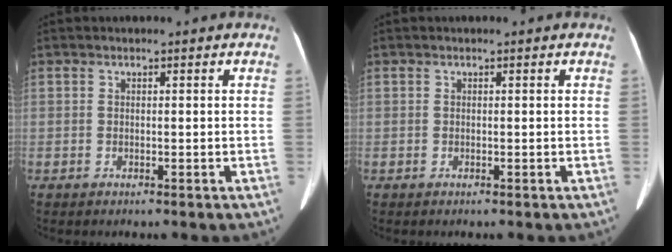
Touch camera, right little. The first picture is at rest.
{"total": 0.0}